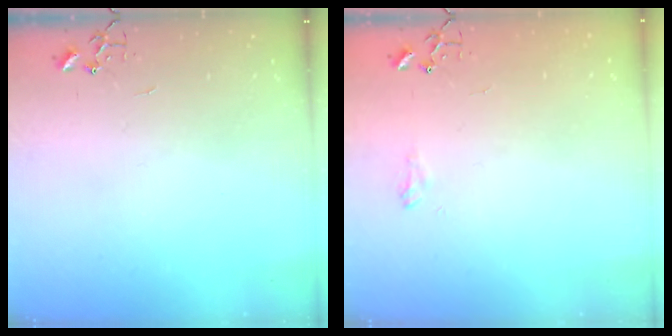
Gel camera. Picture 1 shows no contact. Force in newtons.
{"total": 6.8, "press": 6.8, "slide": 0.9}